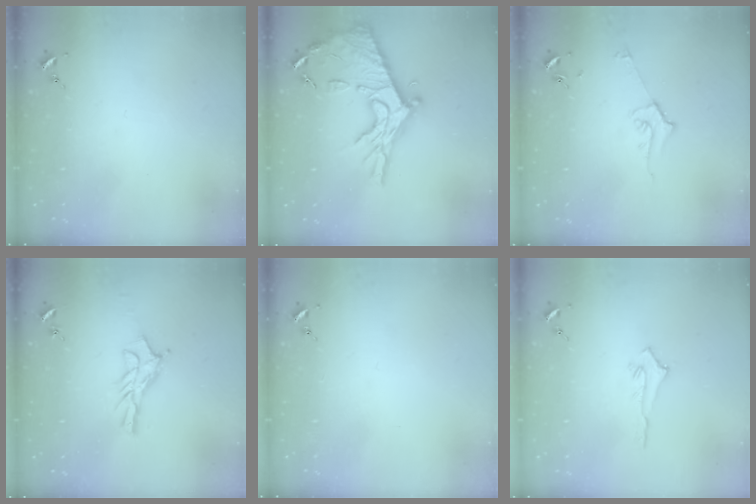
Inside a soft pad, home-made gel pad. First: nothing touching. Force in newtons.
{"total": 20.1, "press": 20.1, "slide": 1.5}
{"total": 5.9, "press": 5.8, "slide": 0.8}
{"total": 10.0, "press": 10.0, "slide": 0.7}
{"total": 0.0}
{"total": 2.5, "press": 2.5, "slide": 0.4}